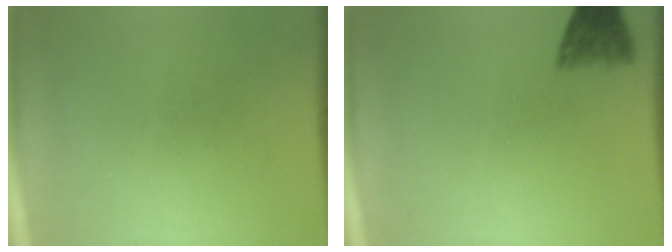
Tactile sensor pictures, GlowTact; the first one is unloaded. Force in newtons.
{"total": 3.8}